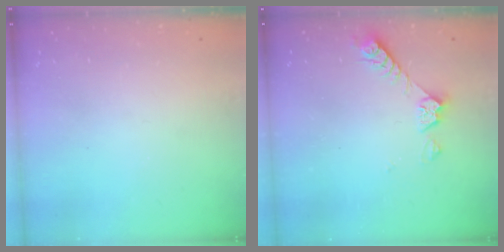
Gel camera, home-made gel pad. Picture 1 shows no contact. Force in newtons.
{"total": 4.9, "press": 4.8, "slide": 0.6}